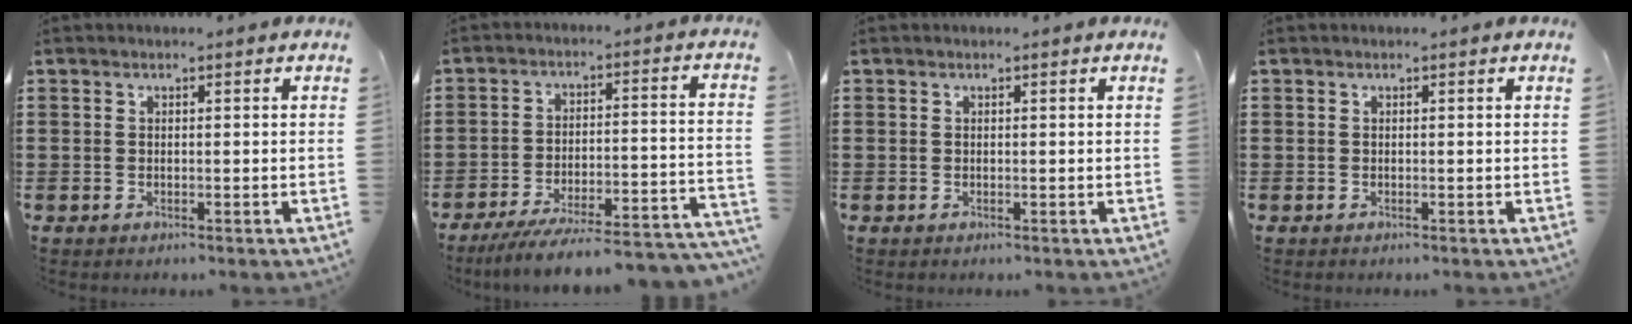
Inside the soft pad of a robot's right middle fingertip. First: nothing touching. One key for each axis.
{"total": 7.3, "fx": -6.5, "fy": 0.1, "fz": 3.4, "tx": -0.051, "ty": -0.006, "tz": -0.123}
{"total": 0.0}
{"total": 0.0}